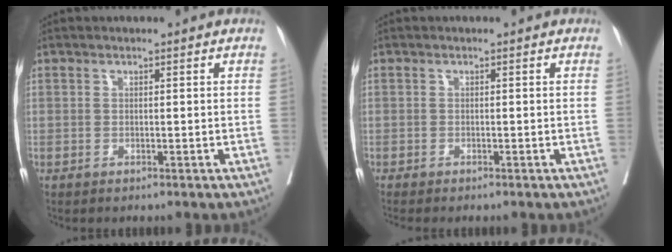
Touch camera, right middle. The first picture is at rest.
{"total": 1.9, "force": [-1.7, 0.2, 0.9], "torque": [-0.011, -0.002, -0.024]}